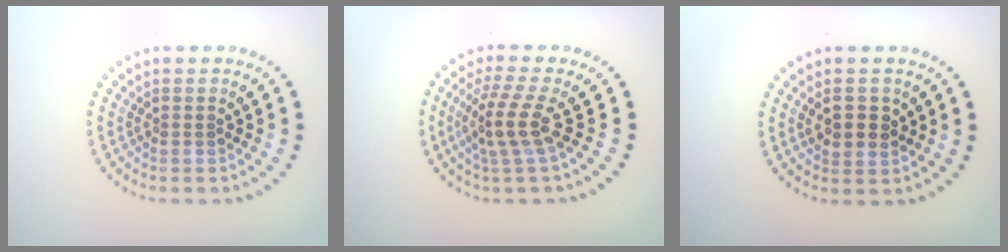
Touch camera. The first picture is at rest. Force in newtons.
{"total": 3.4, "press": 2.6, "slide": 2.2}
{"total": 2.6, "press": 2.5, "slide": 0.5}